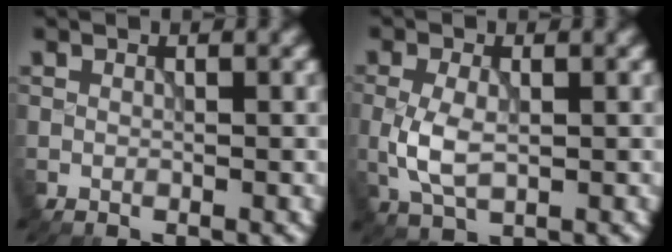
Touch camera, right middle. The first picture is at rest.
{"total": 3.6, "force": [-0.4, 2.0, 3.0], "torque": [-0.073, -0.004, -0.006]}